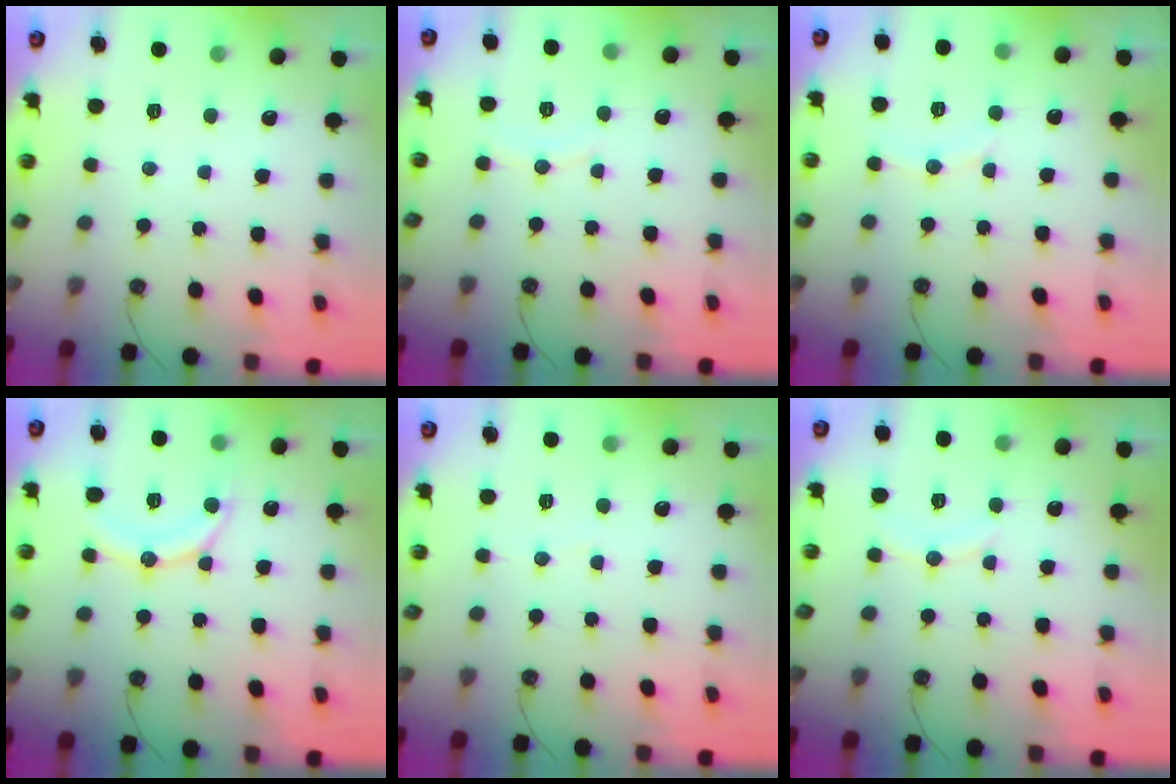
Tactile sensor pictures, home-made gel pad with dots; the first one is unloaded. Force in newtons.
{"total": 3.8, "press": 3.8, "slide": 0.1}
{"total": 6.8, "press": 6.6, "slide": 1.6}
{"total": 13.1, "press": 13.0, "slide": 1.5}
{"total": 2.2, "press": 2.2, "slide": 0.2}
{"total": 5.6, "press": 5.6, "slide": 0.6}